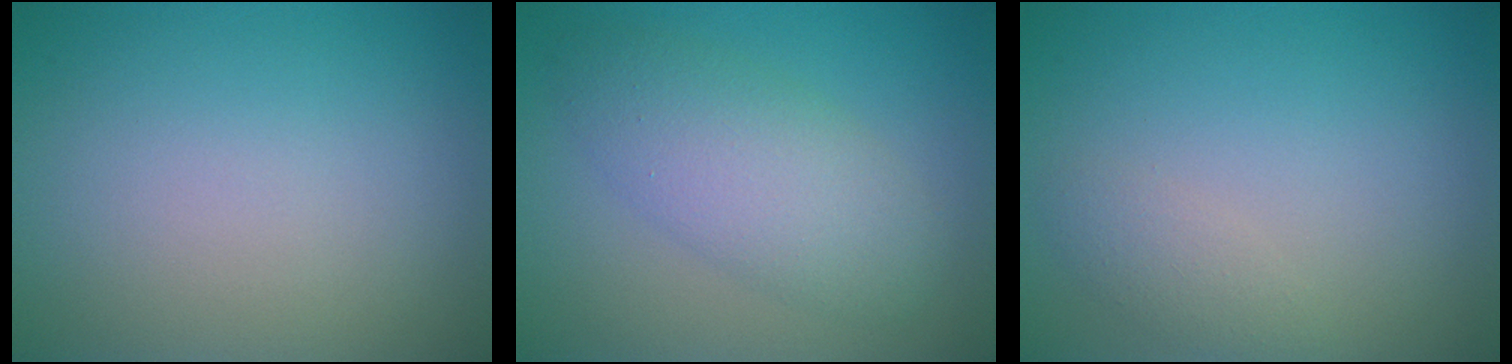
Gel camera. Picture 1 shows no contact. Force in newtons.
{"total": 4.8, "press": 4.8, "slide": 0.1}
{"total": 1.4, "press": 1.4, "slide": 0.1}